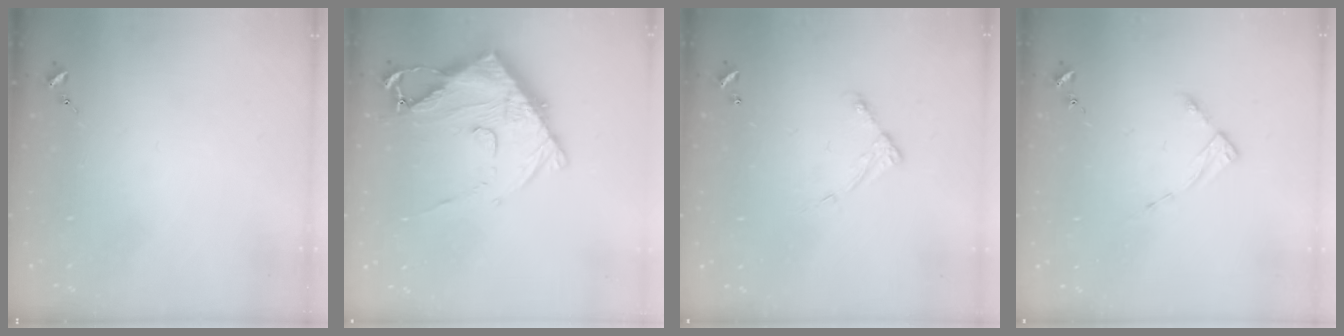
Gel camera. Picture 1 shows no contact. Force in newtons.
{"total": 15.2, "press": 15.1, "slide": 1.6}
{"total": 6.4, "press": 6.4, "slide": 0.6}
{"total": 2.8, "press": 2.8, "slide": 0.4}